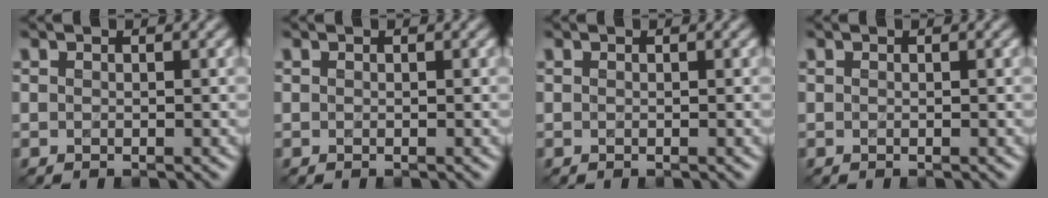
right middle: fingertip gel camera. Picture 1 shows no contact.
{"total": 0.0}
{"total": 0.0}
{"total": 0.0}